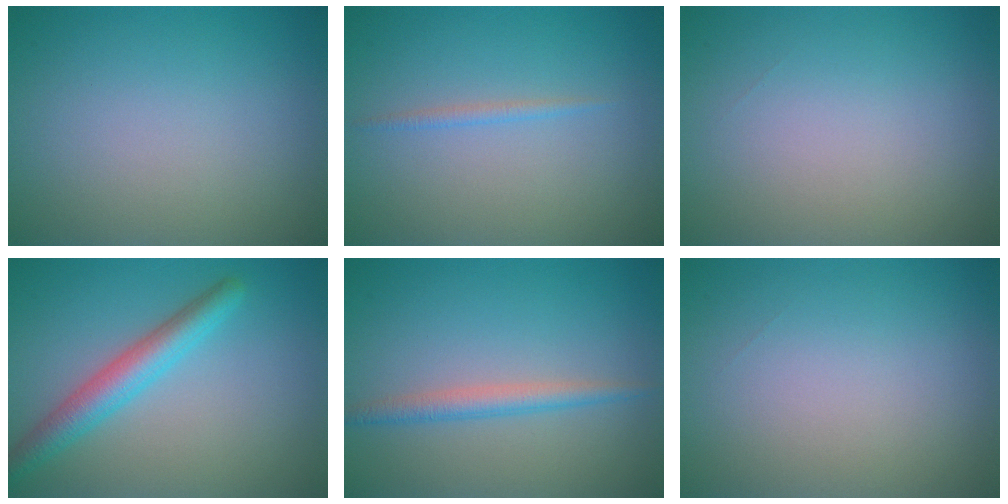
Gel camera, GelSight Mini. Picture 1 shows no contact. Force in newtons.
{"total": 0.8, "press": 0.8, "slide": 0.0}
{"total": 0.0}
{"total": 3.8, "press": 3.8, "slide": 0.1}
{"total": 2.1, "press": 2.1, "slide": 0.1}
{"total": 0.0}